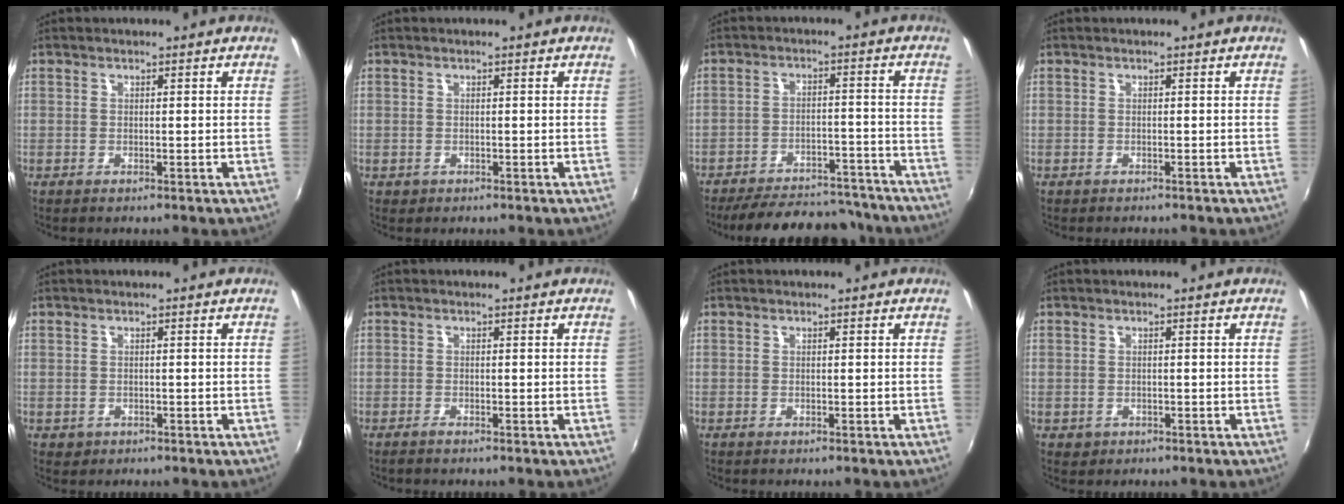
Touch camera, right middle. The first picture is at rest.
{"total": 0.7, "force": [-0.3, 0.6, 0.1], "torque": [-0.002, -0.003, -0.003]}
{"total": 19.2, "force": [-16.9, 6.3, 6.7], "torque": [-0.139, 0.024, -0.212]}
{"total": 0.9, "force": [-0.8, 0.3, 0.1], "torque": [-0.006, -0.004, -0.012]}
{"total": 1.3, "force": [-0.4, 1.2, 0.3], "torque": [-0.008, -0.004, -0.004]}
{"total": 0.7, "force": [-0.7, 0.1, 0.3], "torque": [-0.004, -0.003, -0.016]}
{"total": 0.0}
{"total": 1.3, "force": [-0.4, 1.2, 0.3], "torque": [-0.007, -0.003, -0.003]}